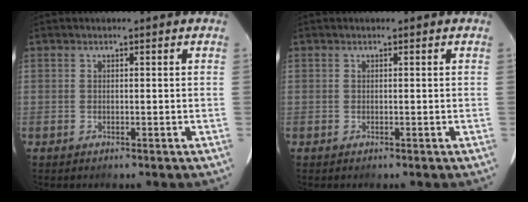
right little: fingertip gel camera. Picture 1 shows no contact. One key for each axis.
{"total": 0.0}